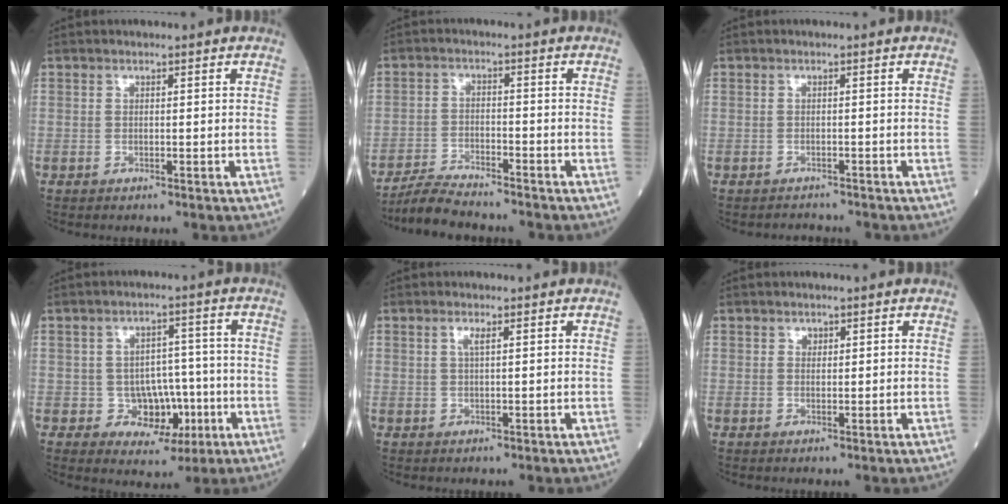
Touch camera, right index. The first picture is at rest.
{"total": 6.4, "force": [-6.1, 0.3, 2.1], "torque": [-0.036, -0.019, -0.111]}
{"total": 1.5, "force": [-1.5, 0.2, -0.4], "torque": [0.007, -0.004, -0.022]}
{"total": 6.6, "force": [-1.8, 5.3, 3.6], "torque": [-0.034, 0.017, -0.015]}
{"total": 1.3, "force": [0.6, 0.0, 1.2], "torque": [-0.028, 0.002, 0.010]}
{"total": 0.8, "force": [0.5, 0.6, 0.3], "torque": [0.001, -0.003, 0.006]}